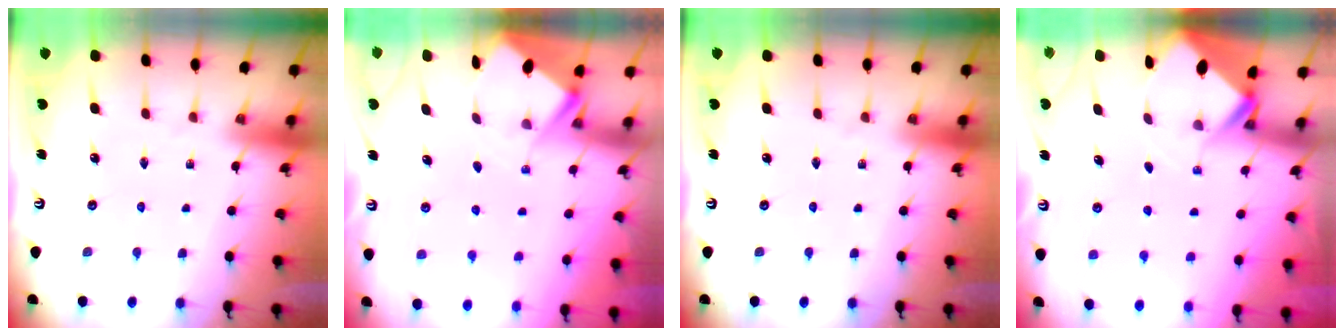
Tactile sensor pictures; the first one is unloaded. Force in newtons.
{"total": 2.8, "press": 2.8, "slide": 0.4}
{"total": 0.0}
{"total": 2.8, "press": 2.8, "slide": 0.1}